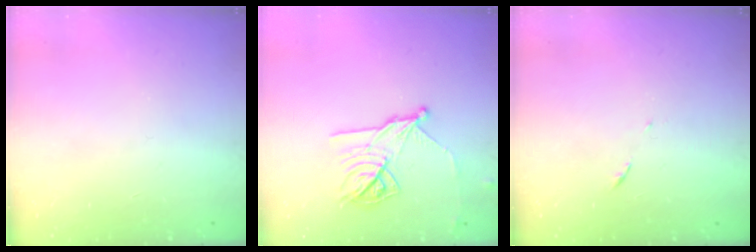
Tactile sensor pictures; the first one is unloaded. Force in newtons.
{"total": 12.9, "press": 12.9, "slide": 0.2}
{"total": 5.6, "press": 5.6, "slide": 0.4}